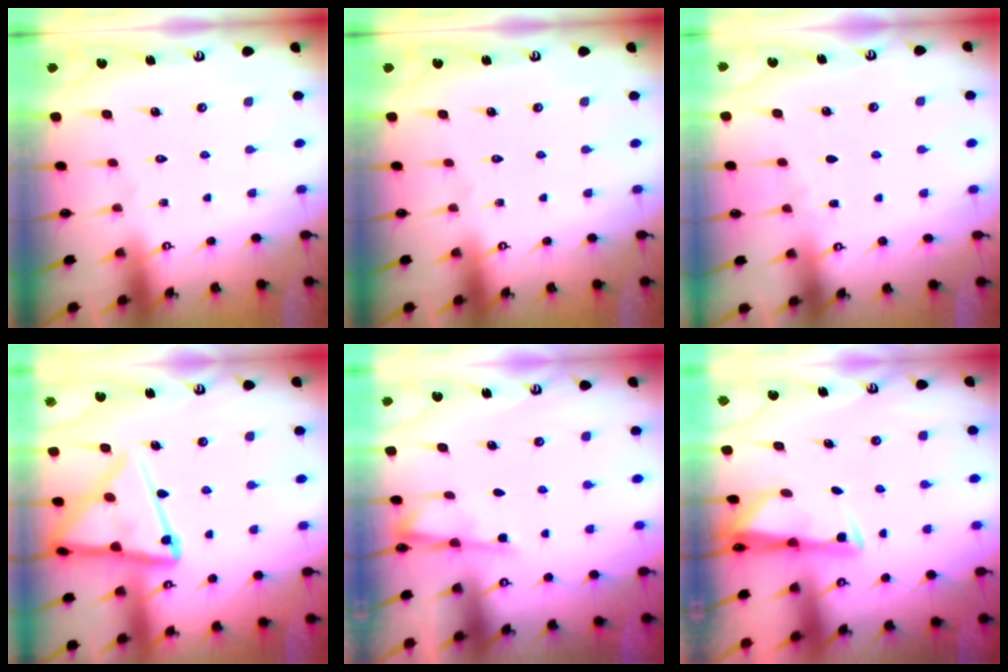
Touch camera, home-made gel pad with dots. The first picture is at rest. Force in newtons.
{"total": 0.0}
{"total": 2.3, "press": 2.2, "slide": 0.3}
{"total": 16.5, "press": 16.5, "slide": 1.5}
{"total": 2.9, "press": 2.9, "slide": 0.5}
{"total": 2.7, "press": 2.7, "slide": 0.4}